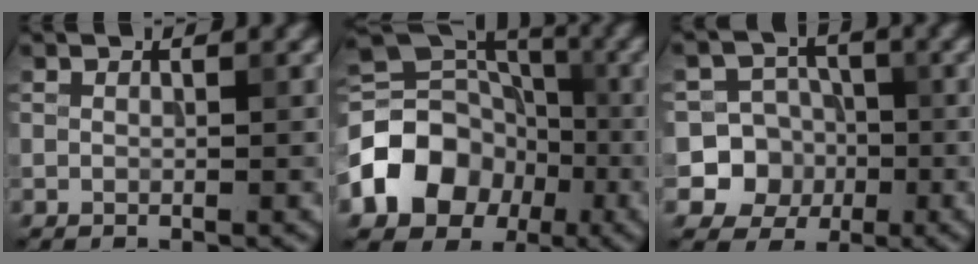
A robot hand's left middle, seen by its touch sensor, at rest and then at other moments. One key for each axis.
{"total": 9.9, "fx": -3.4, "fy": 7.9, "fz": 4.9, "tx": -0.087, "ty": 0.003, "tz": -0.076}
{"total": 8.0, "fx": -1.9, "fy": 7.6, "fz": 1.5, "tx": -0.018, "ty": 0.005, "tz": -0.055}